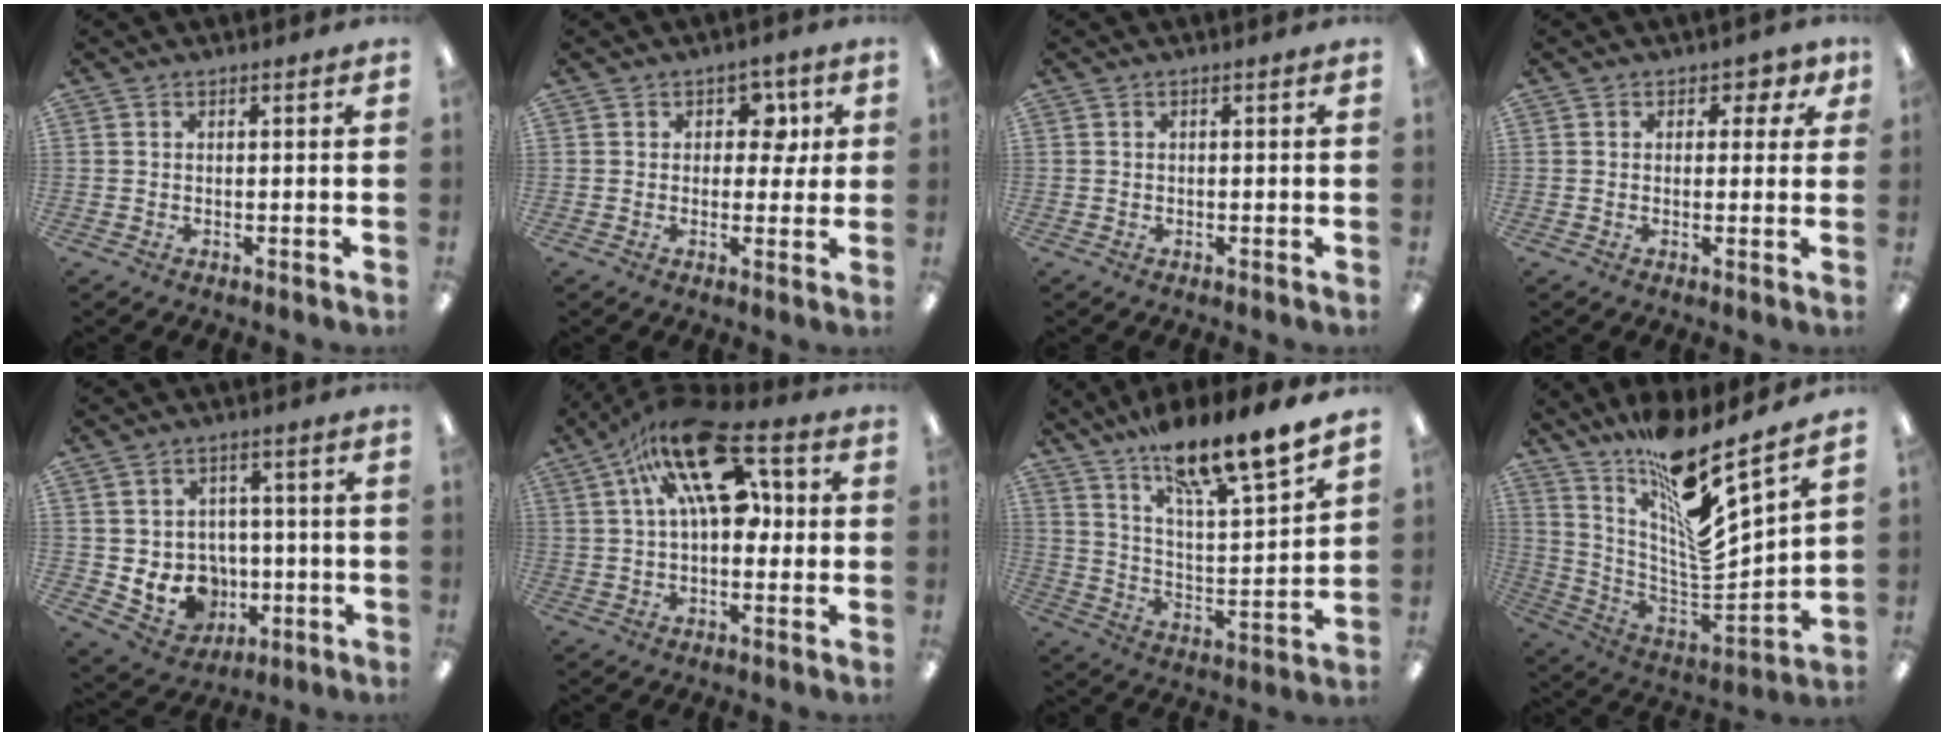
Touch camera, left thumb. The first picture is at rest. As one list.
[{"total": 5.9, "force": [2.1, 4.4, 3.4], "torque": [-0.037, 0.002, 0.029]}, {"total": 0.0}, {"total": 2.8, "force": [0.8, 2.3, 1.3], "torque": [-0.003, -0.001, 0.009]}, {"total": 9.3, "force": [-1.7, 8.5, 3.3], "torque": [-0.071, 0.012, -0.016]}, {"total": 19.7, "force": [7.8, 9.7, 15.2], "torque": [-0.260, -0.033, 0.128]}, {"total": 16.5, "force": [13.9, 1.7, 8.8], "torque": [-0.147, -0.098, 0.228]}, {"total": 17.0, "force": [13.1, 1.6, 10.7], "torque": [-0.180, -0.123, 0.213]}]